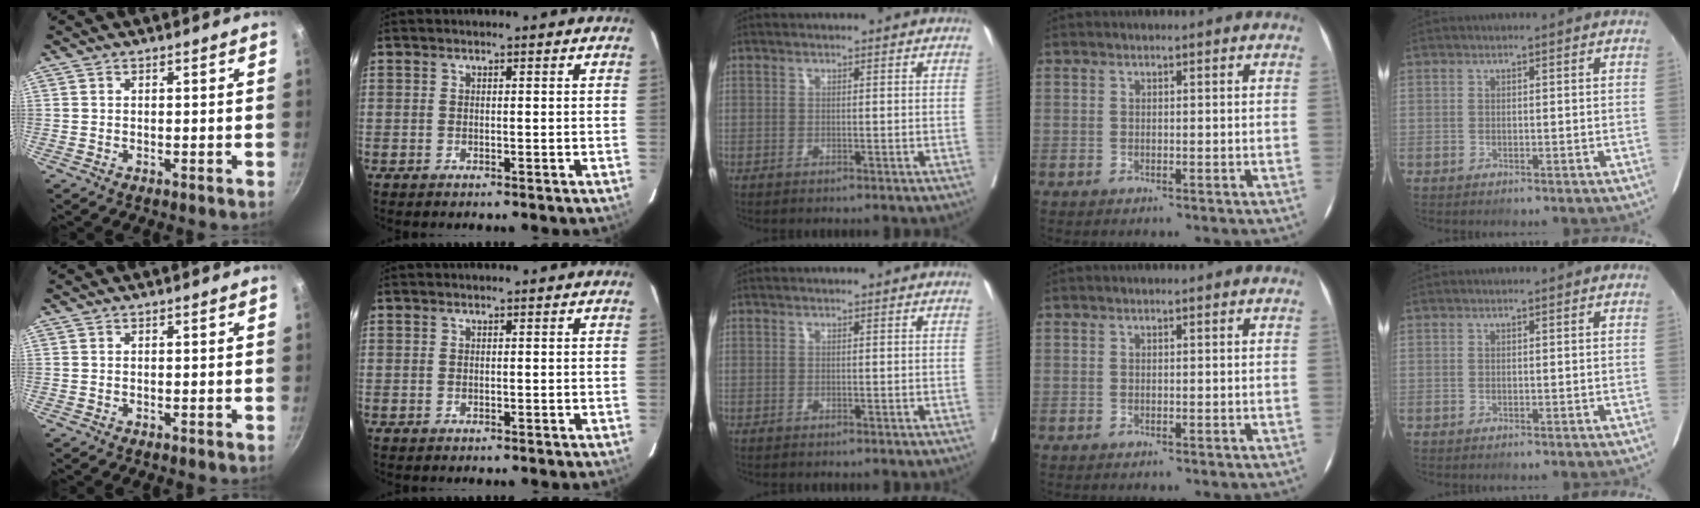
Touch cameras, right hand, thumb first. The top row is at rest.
{}